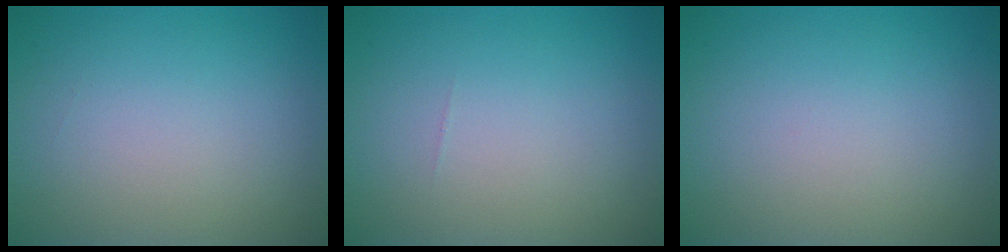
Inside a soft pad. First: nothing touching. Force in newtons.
{"total": 0.0}
{"total": 0.0}